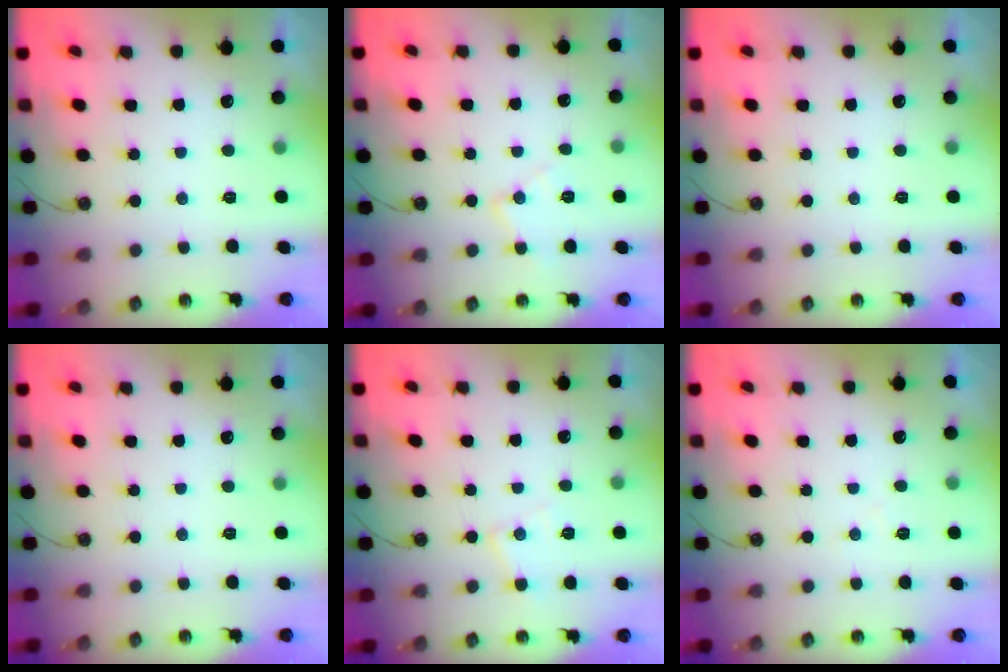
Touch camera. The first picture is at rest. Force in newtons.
{"total": 8.4, "press": 8.4, "slide": 0.7}
{"total": 0.0}
{"total": 0.0}
{"total": 7.1, "press": 7.0, "slide": 0.4}
{"total": 4.5, "press": 4.5, "slide": 0.7}